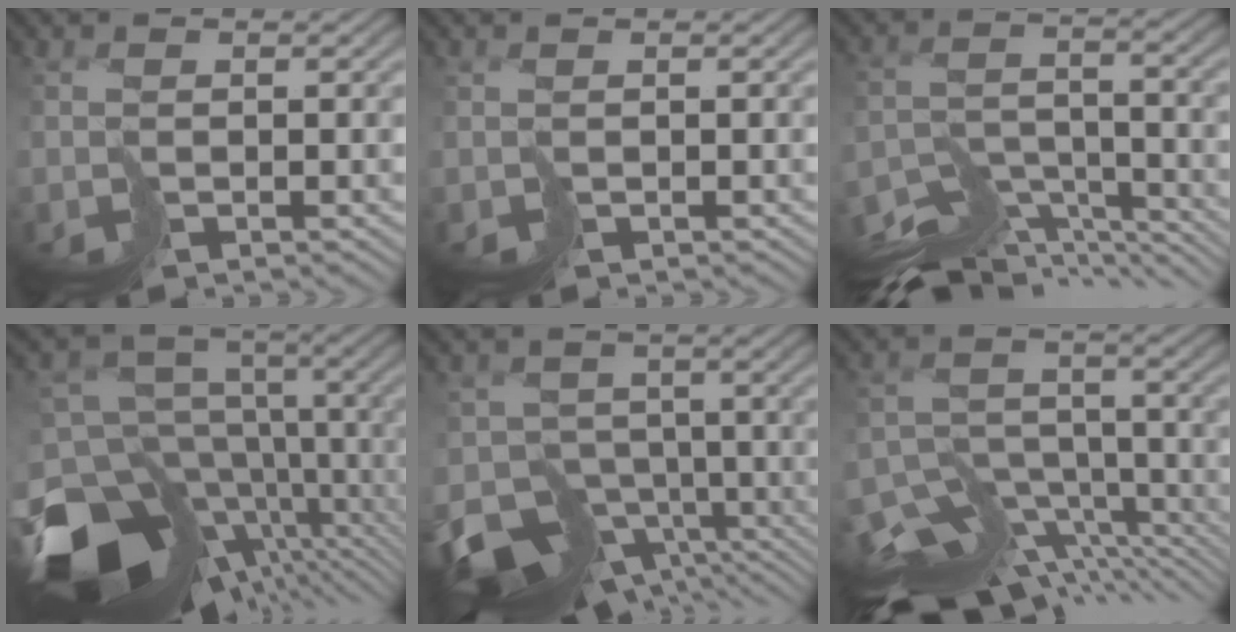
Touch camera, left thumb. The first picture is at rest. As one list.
[{"total": 0.0}, {"total": 12.1, "force": [-10.9, 2.6, 4.5], "torque": [-0.091, -0.018, -0.159]}, {"total": 15.9, "force": [-6.5, 10.0, 10.5], "torque": [-0.242, -0.015, -0.077]}, {"total": 12.4, "force": [-7.3, 8.1, 5.9], "torque": [-0.139, -0.035, -0.097]}, {"total": 13.3, "force": [-10.7, 5.4, 5.7], "torque": [-0.117, -0.011, -0.157]}]